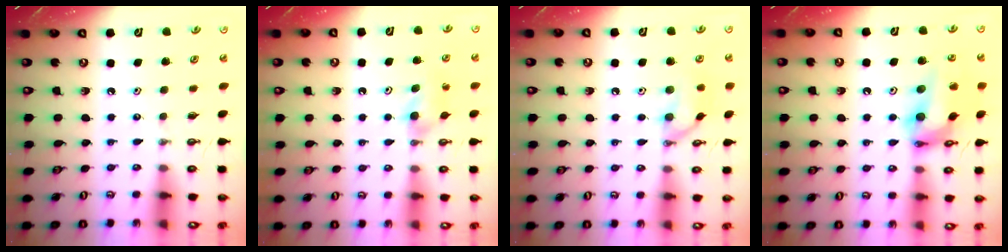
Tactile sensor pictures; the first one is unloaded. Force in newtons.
{"total": 4.7, "press": 4.7, "slide": 0.2}
{"total": 10.9, "press": 10.8, "slide": 1.6}
{"total": 15.5, "press": 15.4, "slide": 1.7}